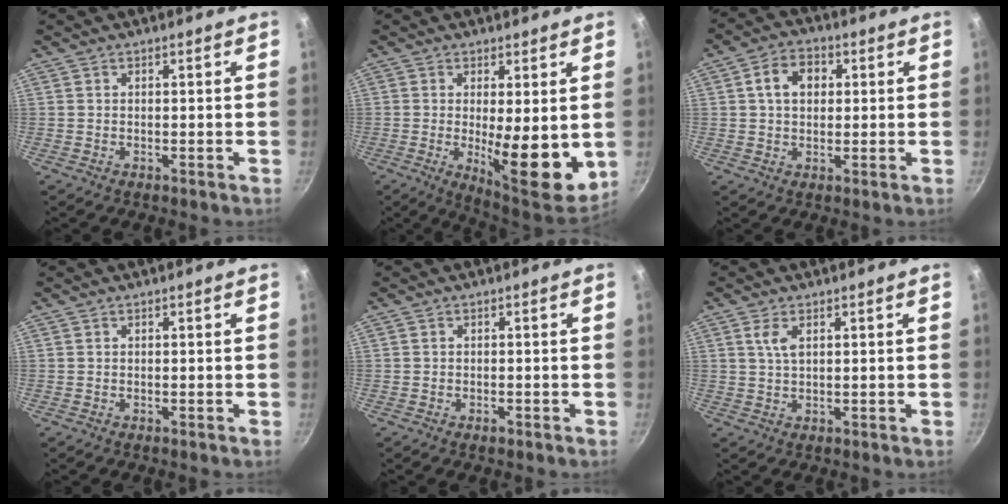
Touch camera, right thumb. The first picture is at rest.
{"total": 13.1, "force": [-0.6, 4.0, 12.5], "torque": [-0.153, -0.025, 0.003]}
{"total": 7.1, "force": [1.5, 5.3, 4.6], "torque": [-0.055, 0.010, 0.017]}
{"total": 0.0}
{"total": 1.0, "force": [-0.6, 0.6, 0.6], "torque": [-0.009, 0.005, -0.009]}
{"total": 2.9, "force": [1.1, 1.2, 2.4], "torque": [-0.047, -0.003, 0.024]}